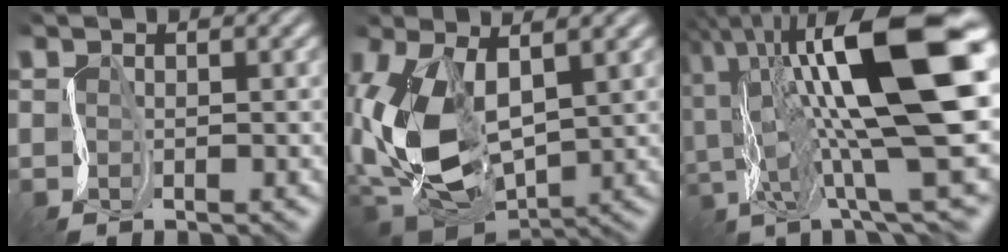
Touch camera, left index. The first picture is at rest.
{"total": 10.1, "force": [-0.1, 6.0, 8.1], "torque": [-0.201, -0.020, 0.001]}
{"total": 16.0, "force": [1.6, 4.9, 15.1], "torque": [-0.264, 0.014, 0.017]}